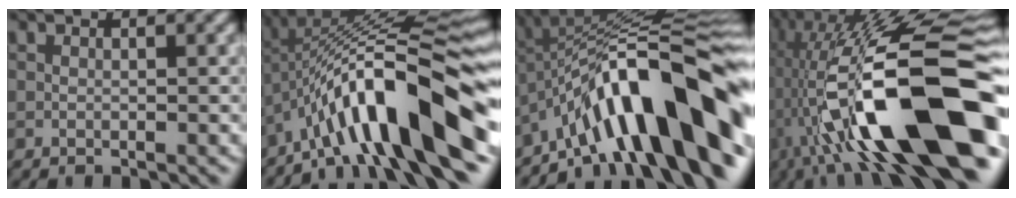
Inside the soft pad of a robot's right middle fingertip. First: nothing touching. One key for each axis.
{"total": 13.1, "fx": -5.7, "fy": 2.6, "fz": 11.4, "tx": -0.204, "ty": 0.033, "tz": -0.072}
{"total": 14.0, "fx": -6.7, "fy": 3.5, "fz": 11.8, "tx": -0.169, "ty": 0.043, "tz": -0.097}
{"total": 17.5, "fx": -4.5, "fy": 5.3, "fz": 16.1, "tx": -0.290, "ty": 0.045, "tz": -0.064}